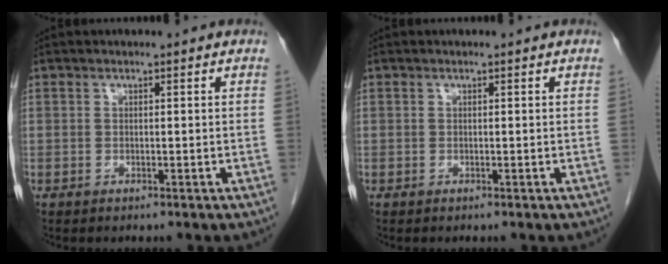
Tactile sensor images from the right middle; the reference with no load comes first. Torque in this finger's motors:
{"motor_torque": [0.00, 0.00, 0.00, -0.01]}